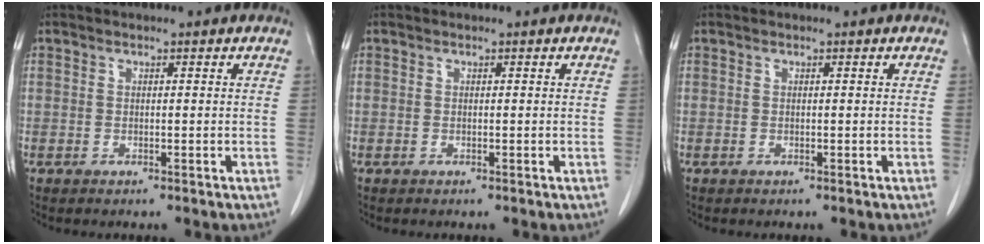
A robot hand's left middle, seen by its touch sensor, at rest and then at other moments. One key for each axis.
{"total": 0.0}
{"total": 0.0}